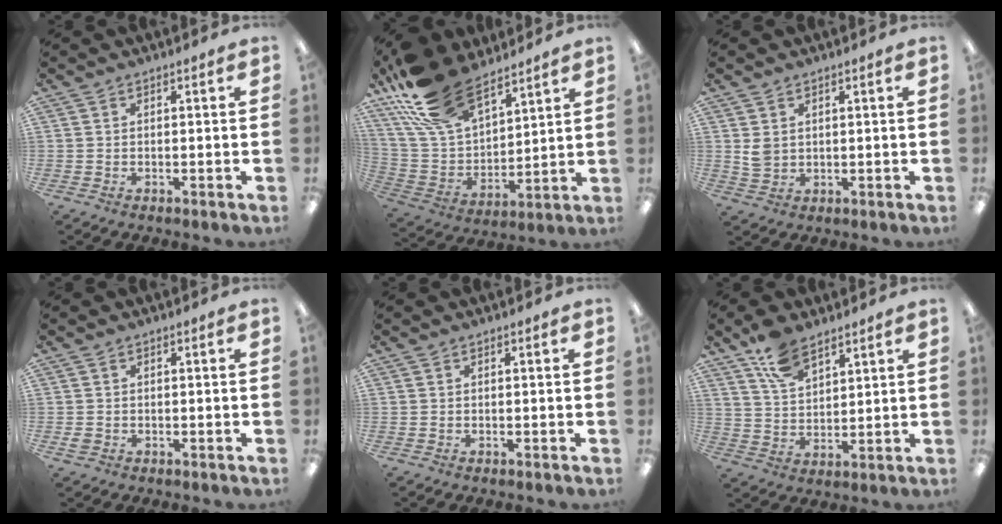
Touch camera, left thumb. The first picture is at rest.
{"total": 21.1, "force": [14.8, 10.8, 10.6], "torque": [-0.225, -0.071, 0.274]}
{"total": 3.2, "force": [1.3, 2.4, 1.6], "torque": [-0.034, 0.003, 0.026]}
{"total": 1.3, "force": [-0.1, 1.1, 0.7], "torque": [-0.012, 0.004, -0.003]}
{"total": 0.0}
{"total": 9.7, "force": [6.9, 4.8, 4.9], "torque": [-0.099, -0.024, 0.128]}